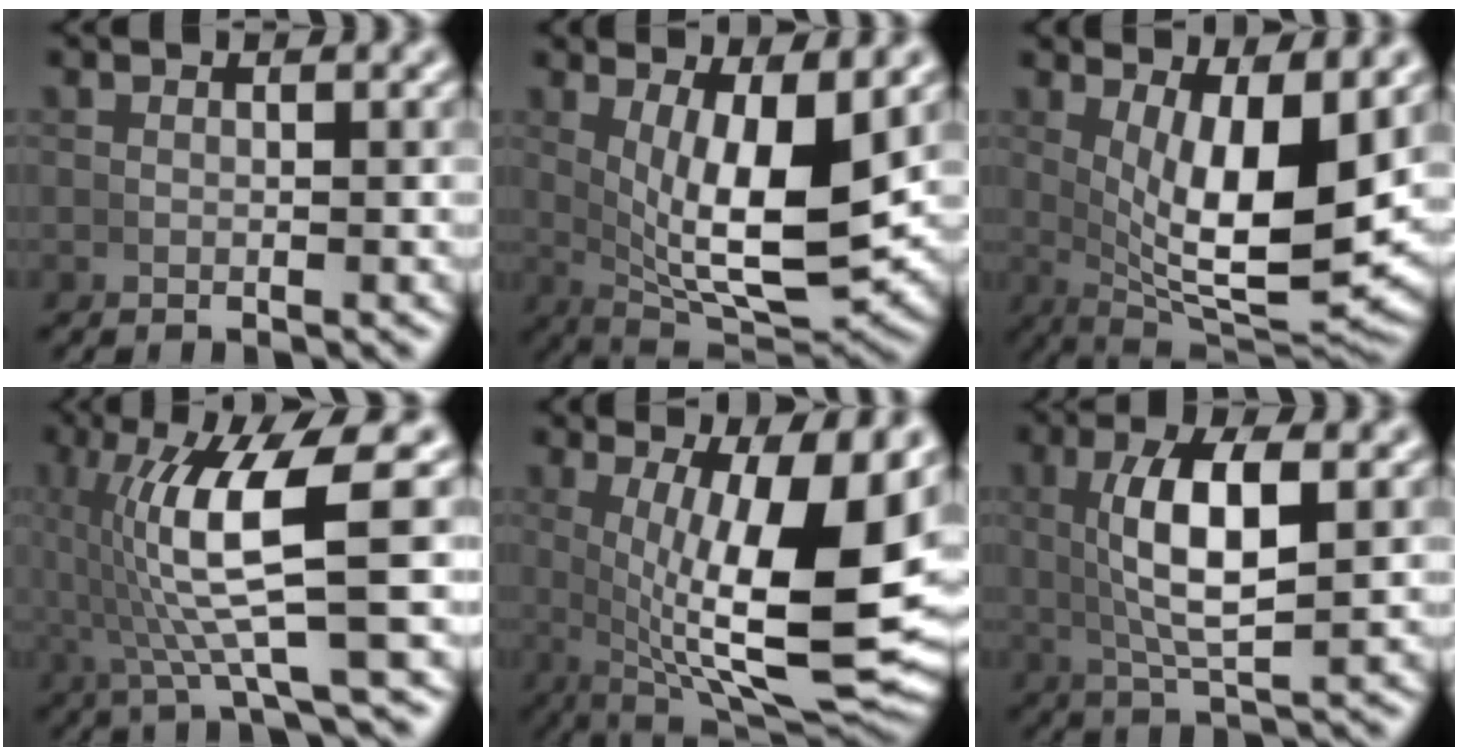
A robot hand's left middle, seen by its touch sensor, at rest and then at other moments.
{"total": 10.1, "force": [0.5, 4.1, 9.3], "torque": [-0.150, -0.039, 0.030]}
{"total": 12.1, "force": [1.3, 4.9, 11.0], "torque": [-0.177, -0.041, 0.041]}
{"total": 8.7, "force": [0.2, 1.7, 8.5], "torque": [-0.161, 0.003, 0.008]}
{"total": 14.3, "force": [0.2, 5.5, 13.1], "torque": [-0.215, -0.038, 0.029]}
{"total": 6.3, "force": [1.1, 1.6, 6.0], "torque": [-0.107, -0.002, 0.026]}